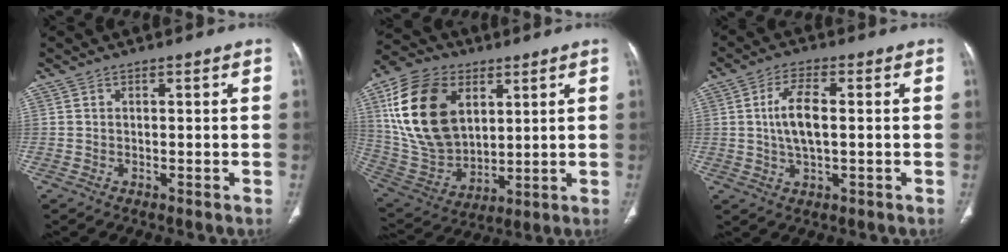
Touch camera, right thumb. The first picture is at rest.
{"total": 21.6, "force": [6.9, 14.2, 14.8], "torque": [-0.261, -0.016, 0.138]}
{"total": 7.5, "force": [0.6, 3.1, 6.8], "torque": [-0.135, 0.005, 0.007]}